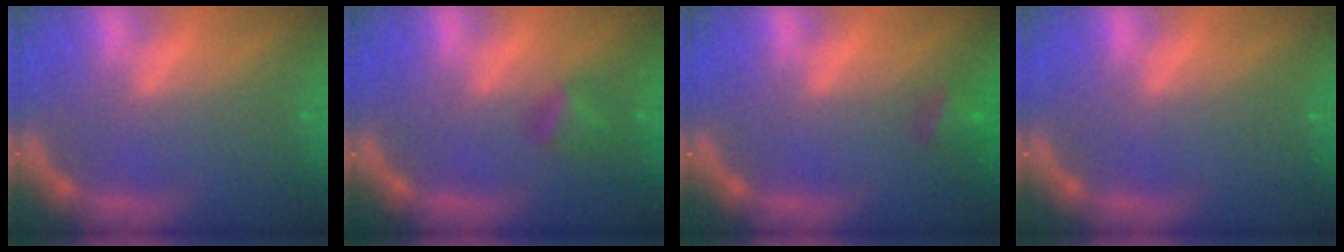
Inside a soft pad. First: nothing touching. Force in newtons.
{"total": 2.4}
{"total": 2.4}
{"total": 0.0}